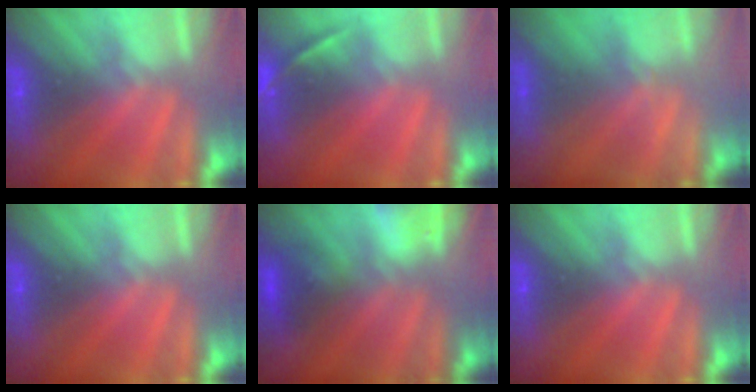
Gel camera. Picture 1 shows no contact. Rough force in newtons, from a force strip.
{"total": 1.8}
{"total": 2.3}
{"total": 0.0}
{"total": 7.5}
{"total": 0.0}